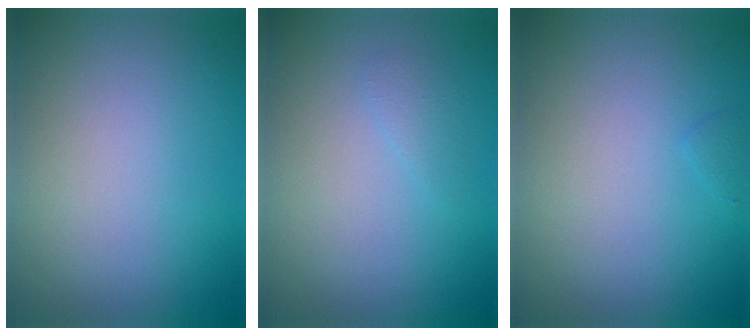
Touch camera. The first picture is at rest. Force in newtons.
{"total": 0.9, "press": 0.9, "slide": 0.1}
{"total": 0.6, "press": 0.6, "slide": 0.1}